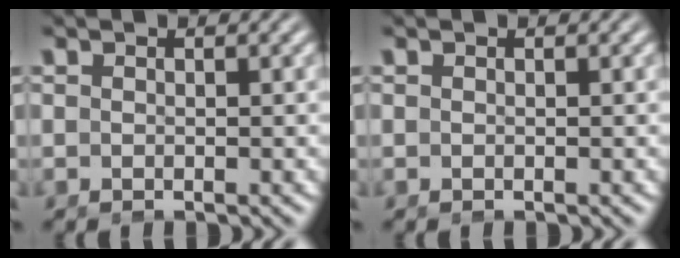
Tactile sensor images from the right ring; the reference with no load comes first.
{"total": 0.0}